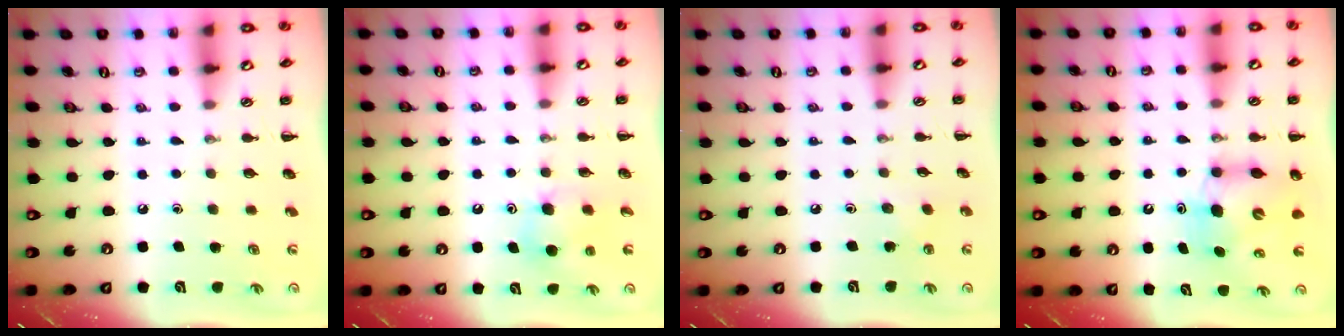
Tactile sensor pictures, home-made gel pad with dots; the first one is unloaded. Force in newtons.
{"total": 6.9, "press": 6.8, "slide": 1.0}
{"total": 2.6, "press": 2.5, "slide": 0.8}
{"total": 7.2, "press": 7.0, "slide": 1.6}